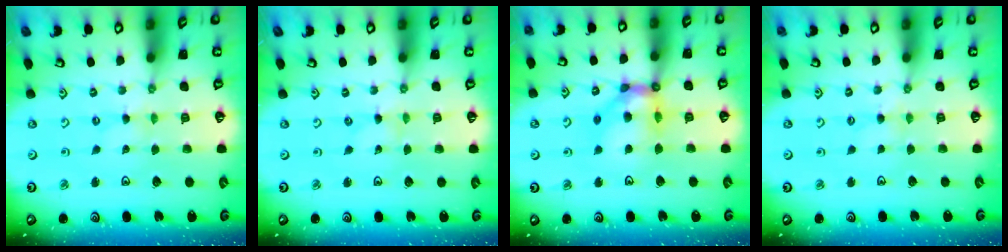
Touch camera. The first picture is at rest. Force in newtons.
{"total": 0.0}
{"total": 13.2, "press": 13.1, "slide": 1.5}
{"total": 1.7, "press": 1.7, "slide": 0.4}